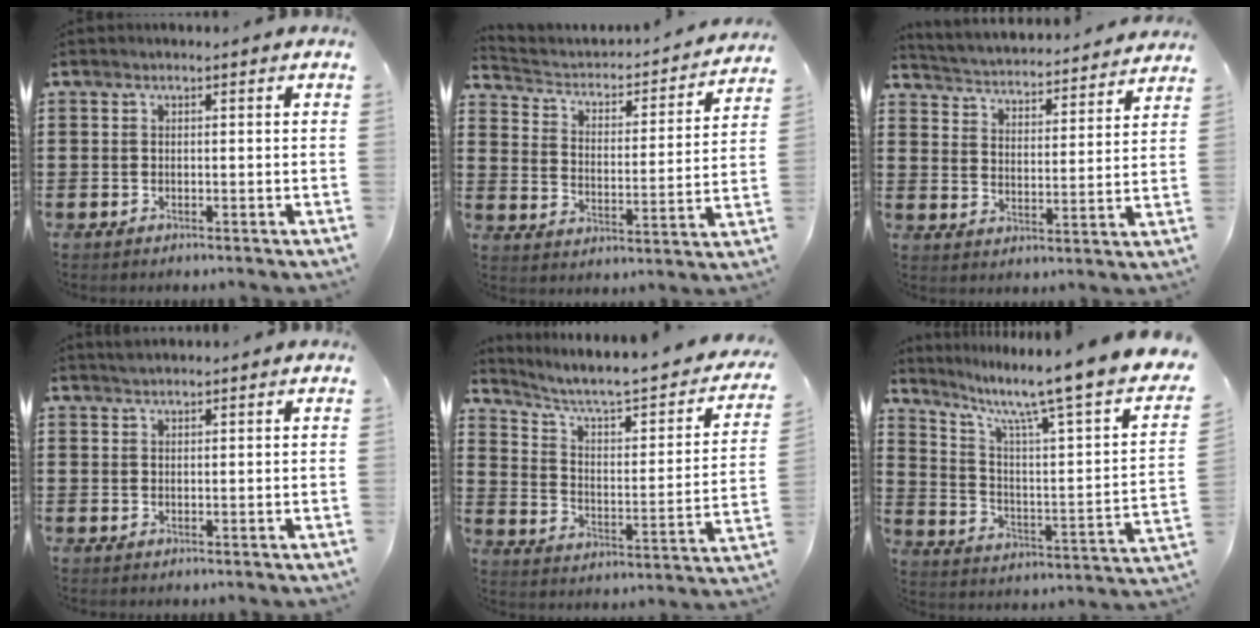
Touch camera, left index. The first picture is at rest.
{"total": 2.4, "force": [1.9, 1.2, 0.7], "torque": [-0.032, -0.022, 0.020]}
{"total": 3.5, "force": [3.5, -0.4, -0.1], "torque": [-0.022, -0.036, 0.052]}
{"total": 1.2, "force": [1.2, 0.2, 0.2], "torque": [-0.007, 0.000, 0.023]}
{"total": 4.9, "force": [3.7, 0.8, 3.0], "torque": [-0.079, -0.036, 0.052]}
{"total": 9.2, "force": [7.0, 0.1, 5.9], "torque": [-0.125, -0.066, 0.101]}